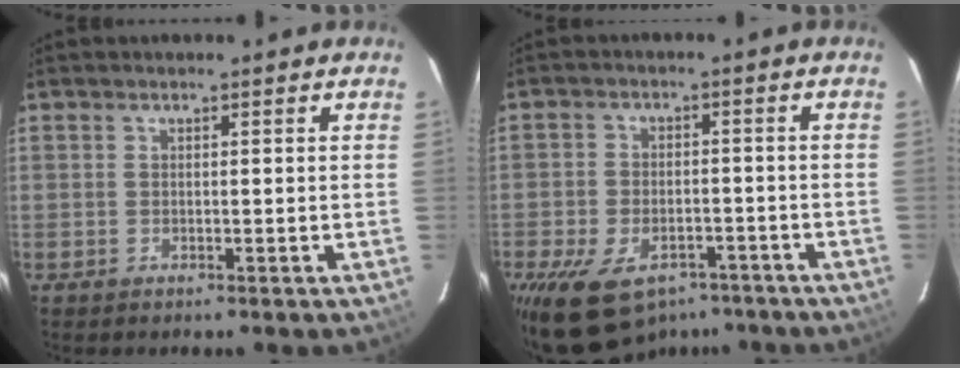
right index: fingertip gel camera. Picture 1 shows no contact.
{"total": 14.6, "force": [-9.8, 8.3, 6.9], "torque": [-0.163, -0.003, -0.143]}